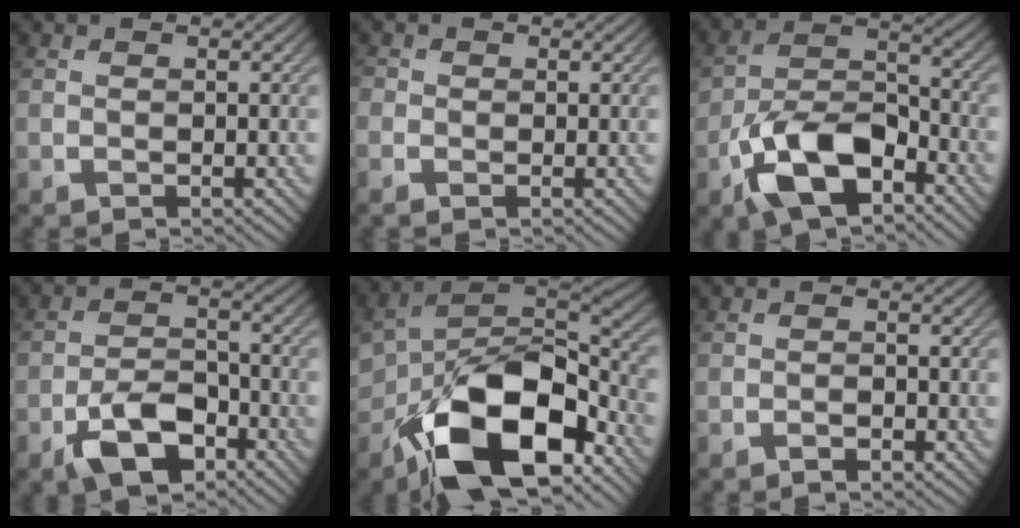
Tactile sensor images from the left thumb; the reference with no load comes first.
{"total": 1.1, "force": [-0.1, 1.0, 0.1], "torque": [0.002, -0.002, -0.007]}
{"total": 11.1, "force": [-6.0, 5.6, 7.4], "torque": [-0.150, 0.000, -0.123]}
{"total": 7.6, "force": [-4.5, 3.8, 4.8], "torque": [-0.088, 0.001, -0.092]}
{"total": 17.0, "force": [-8.4, 10.0, 11.0], "torque": [-0.176, -0.051, -0.146]}
{"total": 1.3, "force": [-0.9, 0.6, 0.7], "torque": [-0.013, 0.000, -0.016]}